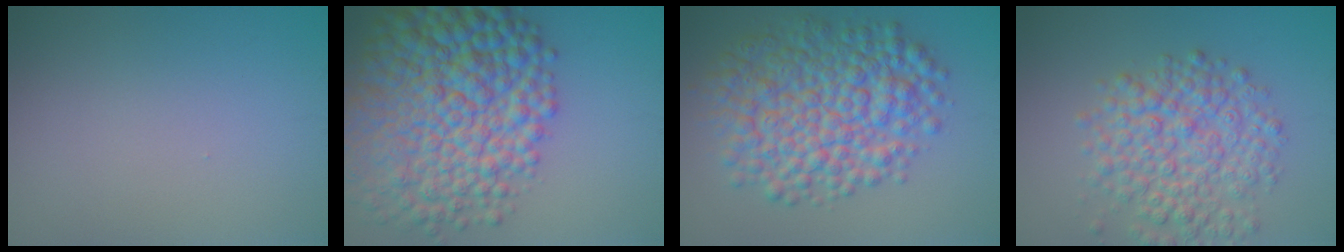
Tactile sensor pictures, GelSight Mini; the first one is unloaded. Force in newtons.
{"total": 12.7, "press": 12.7, "slide": 0.2}
{"total": 9.3, "press": 9.3, "slide": 0.1}
{"total": 6.3, "press": 6.3, "slide": 0.3}